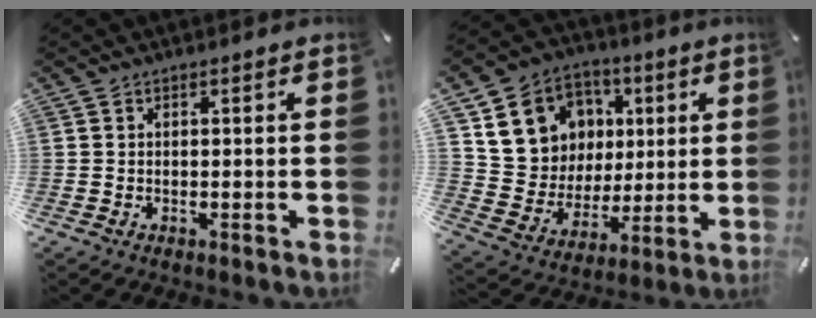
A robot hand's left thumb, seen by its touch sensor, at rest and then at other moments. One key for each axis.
{"total": 15.3, "fx": 5.3, "fy": 13.6, "fz": 4.4, "tx": -0.067, "ty": -0.021, "tz": 0.112}